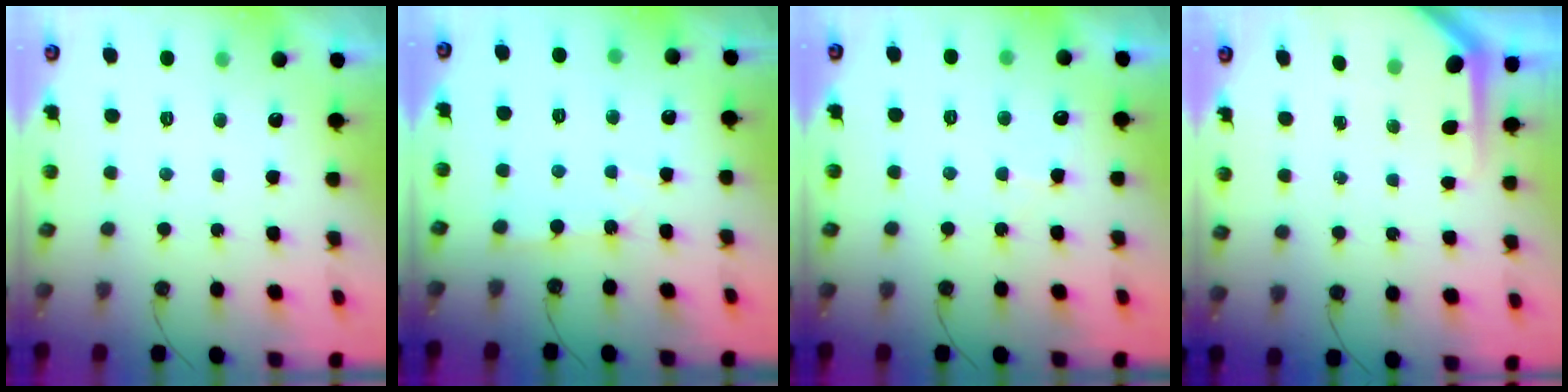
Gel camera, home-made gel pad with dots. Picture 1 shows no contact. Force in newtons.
{"total": 1.8, "press": 1.8, "slide": 0.3}
{"total": 4.2, "press": 4.2, "slide": 0.6}
{"total": 4.8, "press": 4.7, "slide": 0.5}